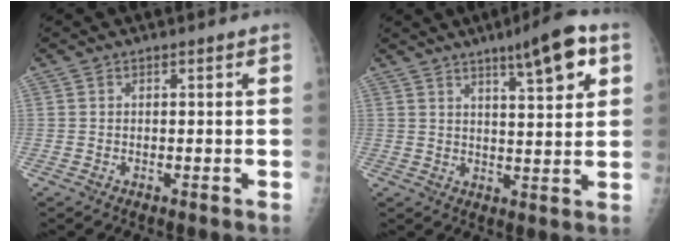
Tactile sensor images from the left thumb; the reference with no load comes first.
{"total": 10.0, "force": [5.2, 2.0, 8.3], "torque": [-0.112, -0.018, 0.076]}